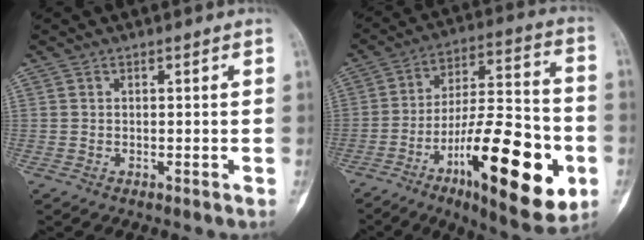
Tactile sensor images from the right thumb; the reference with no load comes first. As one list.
[{"total": 25.9, "force": [-9.3, 8.2, 22.8], "torque": [-0.341, 0.036, -0.139]}]